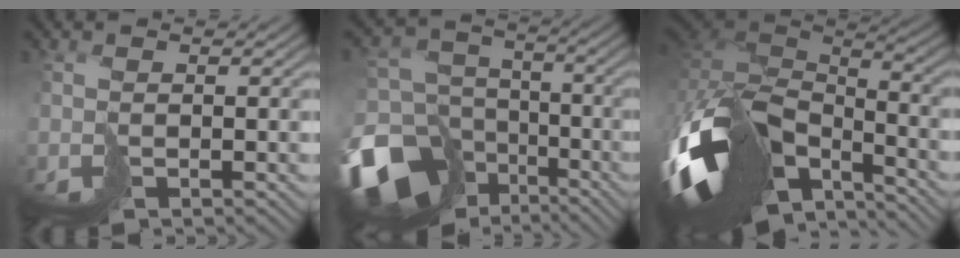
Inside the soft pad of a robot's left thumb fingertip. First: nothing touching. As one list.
[{"total": 17.9, "force": [-9.6, 13.4, 7.1], "torque": [-0.223, -0.052, -0.129]}, {"total": 15.5, "force": [-6.9, 8.9, 10.7], "torque": [-0.290, -0.029, -0.103]}]